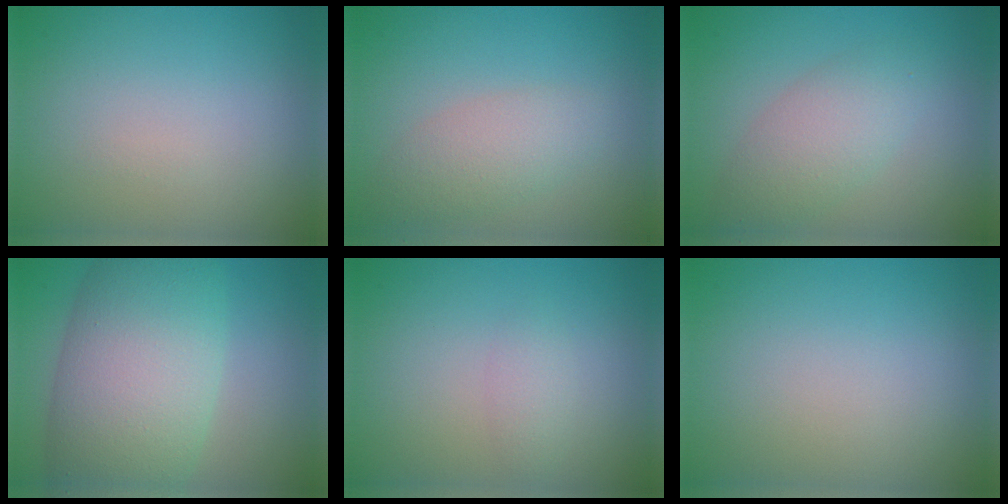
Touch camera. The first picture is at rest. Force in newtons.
{"total": 3.0, "press": 3.0, "slide": 0.1}
{"total": 3.6, "press": 3.6, "slide": 0.3}
{"total": 11.4, "press": 11.4, "slide": 0.5}
{"total": 1.2, "press": 1.2, "slide": 0.0}
{"total": 0.0}